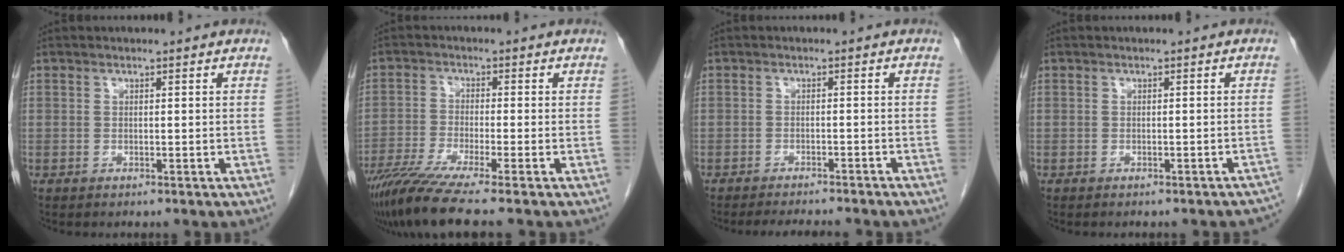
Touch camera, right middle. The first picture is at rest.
{"total": 8.9, "force": [-7.0, -1.2, 5.5], "torque": [-0.093, -0.030, -0.122]}
{"total": 9.3, "force": [-8.2, 1.3, 4.1], "torque": [-0.048, -0.009, -0.104]}
{"total": 8.2, "force": [-7.6, 2.0, 2.6], "torque": [-0.020, 0.002, -0.073]}